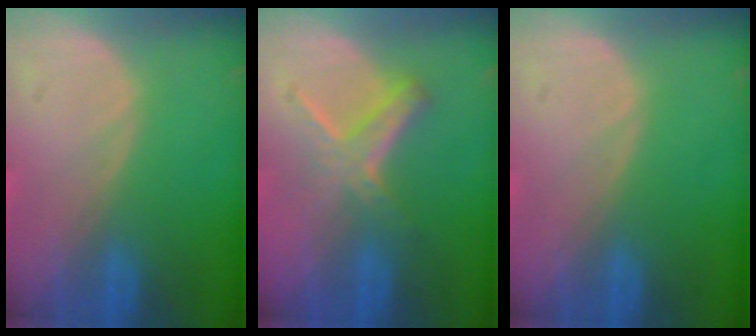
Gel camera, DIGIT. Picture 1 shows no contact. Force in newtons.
{"total": 6.0, "press": 5.2, "slide": 3.1}
{"total": 0.0}